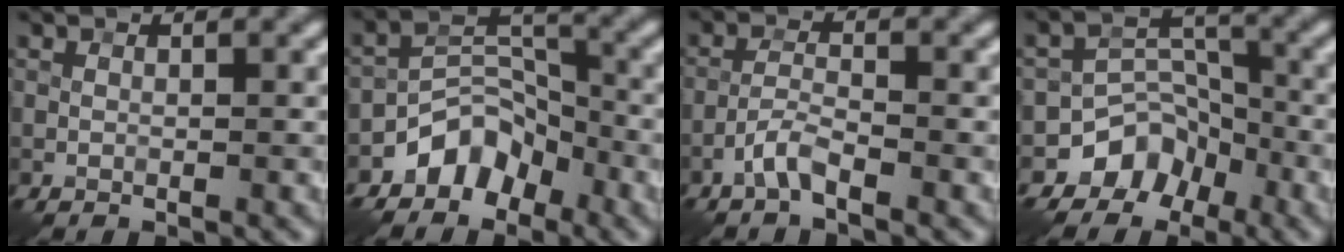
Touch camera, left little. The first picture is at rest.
{"total": 5.1, "force": [-3.4, 3.3, 2.0], "torque": [-0.016, 0.007, -0.067]}
{"total": 2.3, "force": [-1.6, 0.4, 1.6], "torque": [-0.033, 0.007, -0.038]}
{"total": 5.5, "force": [-3.5, 4.0, 1.2], "torque": [-0.002, 0.004, -0.063]}